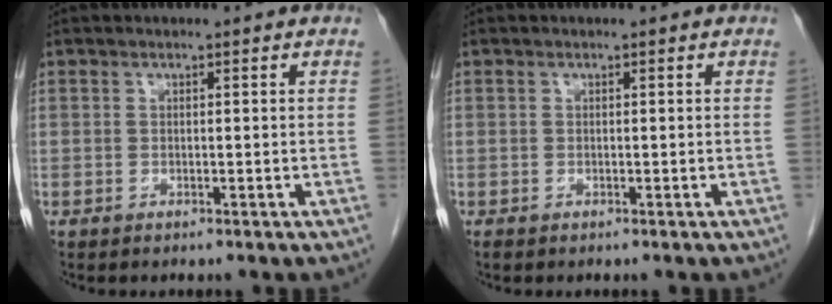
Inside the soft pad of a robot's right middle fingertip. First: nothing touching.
{"total": 0.0}